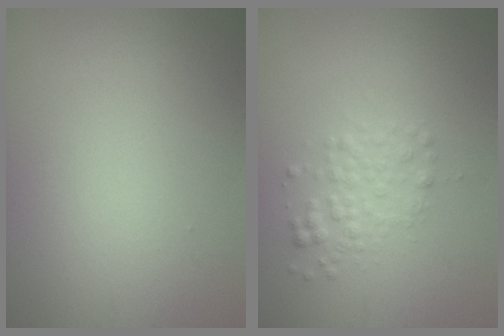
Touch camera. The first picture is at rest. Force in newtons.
{"total": 2.2, "press": 2.2, "slide": 0.0}